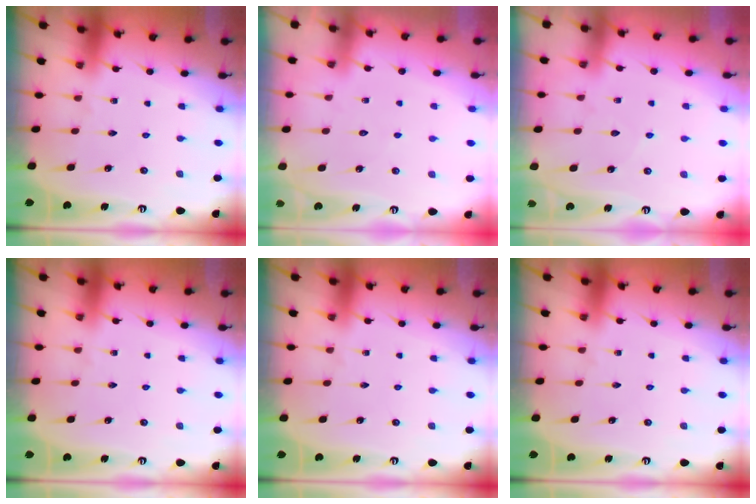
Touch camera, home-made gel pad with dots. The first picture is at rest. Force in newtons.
{"total": 2.9, "press": 2.9, "slide": 0.3}
{"total": 5.3, "press": 5.3, "slide": 0.6}
{"total": 0.0}
{"total": 0.0}
{"total": 0.0}